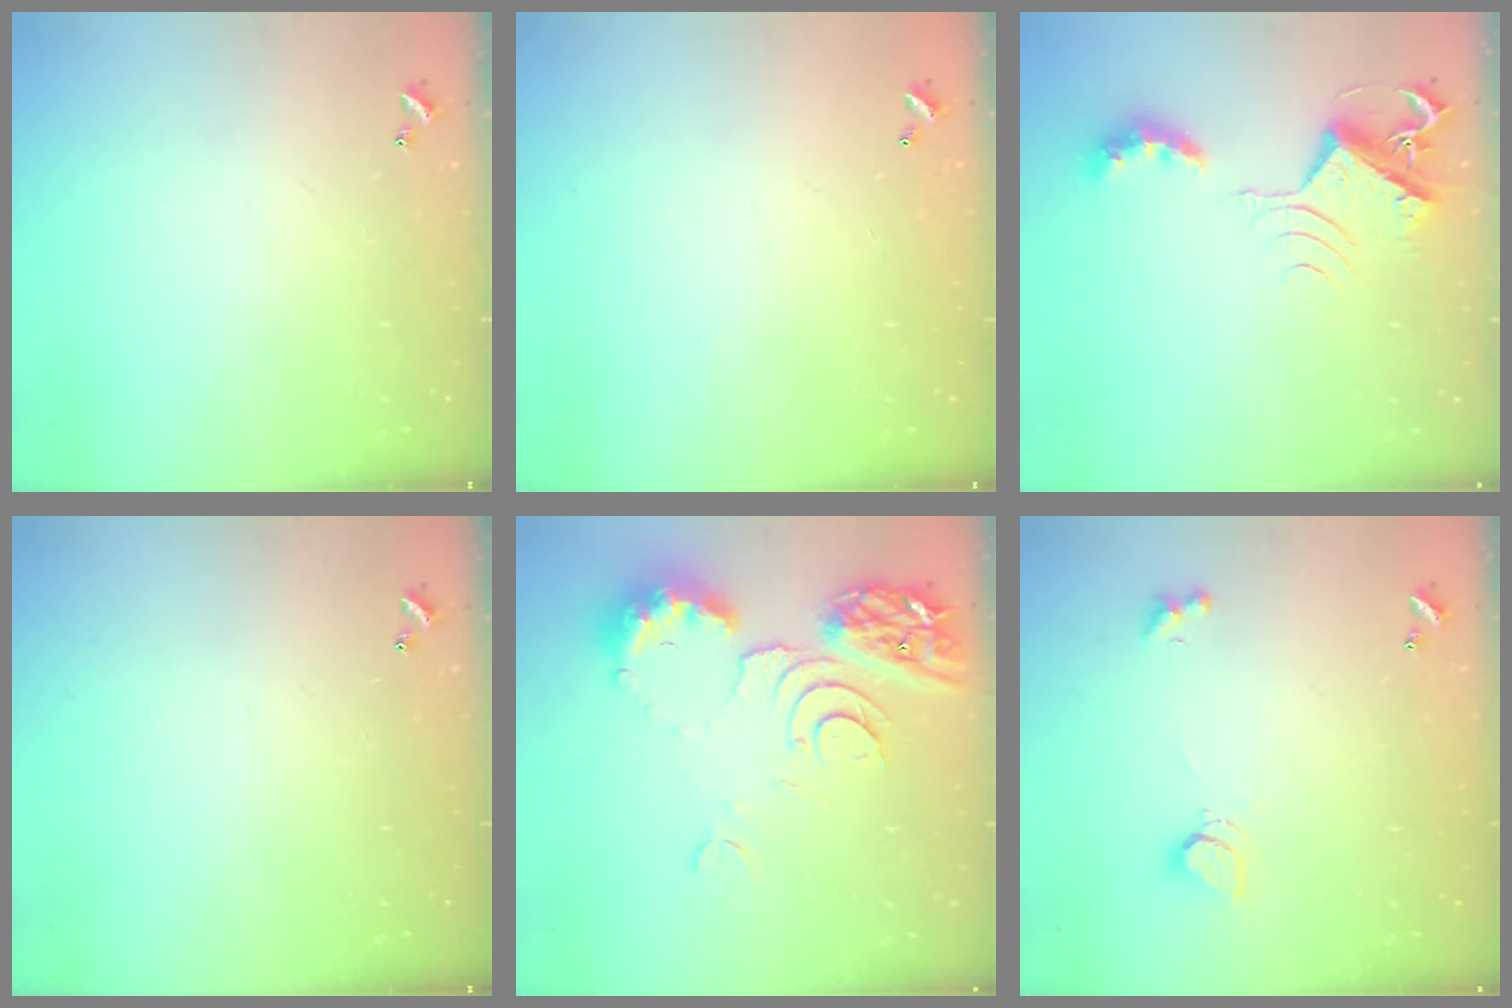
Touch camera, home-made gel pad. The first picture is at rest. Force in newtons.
{"total": 2.7, "press": 2.7, "slide": 0.1}
{"total": 8.1, "press": 8.1, "slide": 0.1}
{"total": 0.0}
{"total": 11.1, "press": 11.0, "slide": 1.3}
{"total": 2.5, "press": 2.5, "slide": 0.6}